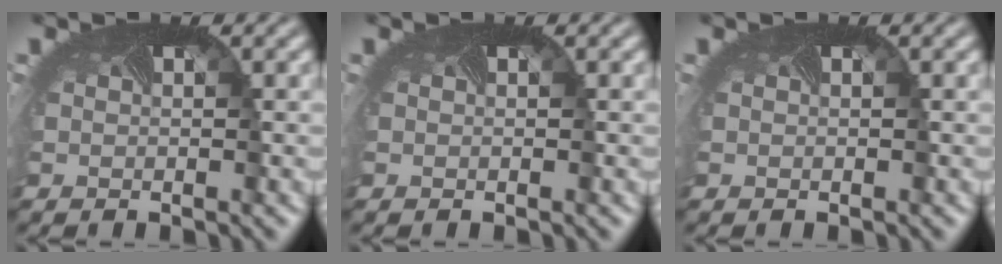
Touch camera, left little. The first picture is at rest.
{"total": 0.0}
{"total": 0.0}